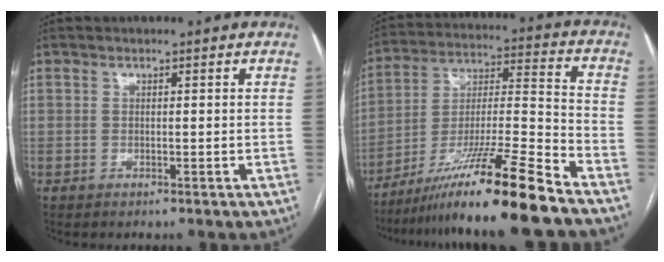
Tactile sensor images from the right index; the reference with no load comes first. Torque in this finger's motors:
{"motor_torque": [1.20, -0.94, 1.05, 0.21]}